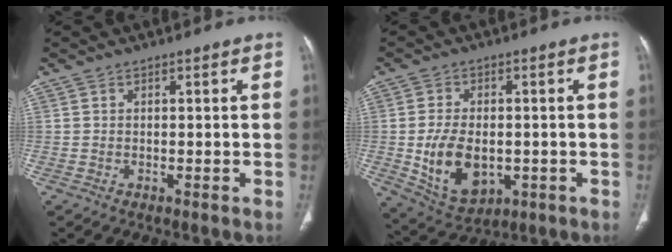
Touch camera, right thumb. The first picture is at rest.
{"total": 11.6, "force": [-1.8, 7.5, 8.7], "torque": [-0.140, -0.003, -0.012]}